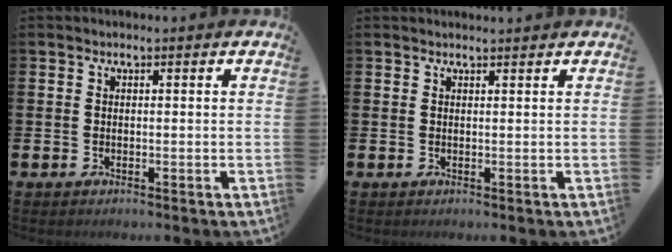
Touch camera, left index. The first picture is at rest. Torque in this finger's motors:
{"motor_torque": [-0.13, -1.35, 0.02, 0.00]}